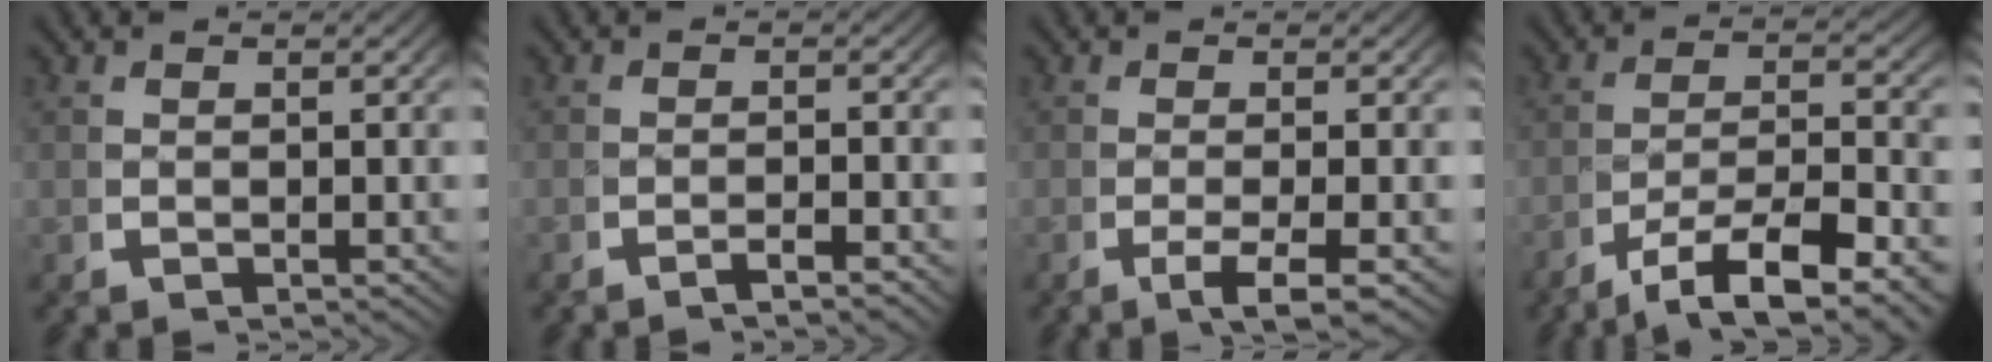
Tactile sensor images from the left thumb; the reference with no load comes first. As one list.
[{"total": 1.6, "force": [-1.3, -0.1, 1.0], "torque": [-0.014, 0.006, -0.030]}, {"total": 3.1, "force": [-1.3, 0.7, 2.7], "torque": [-0.059, -0.008, -0.019]}, {"total": 8.0, "force": [-2.9, 3.8, 6.4], "torque": [-0.114, -0.024, -0.037]}]